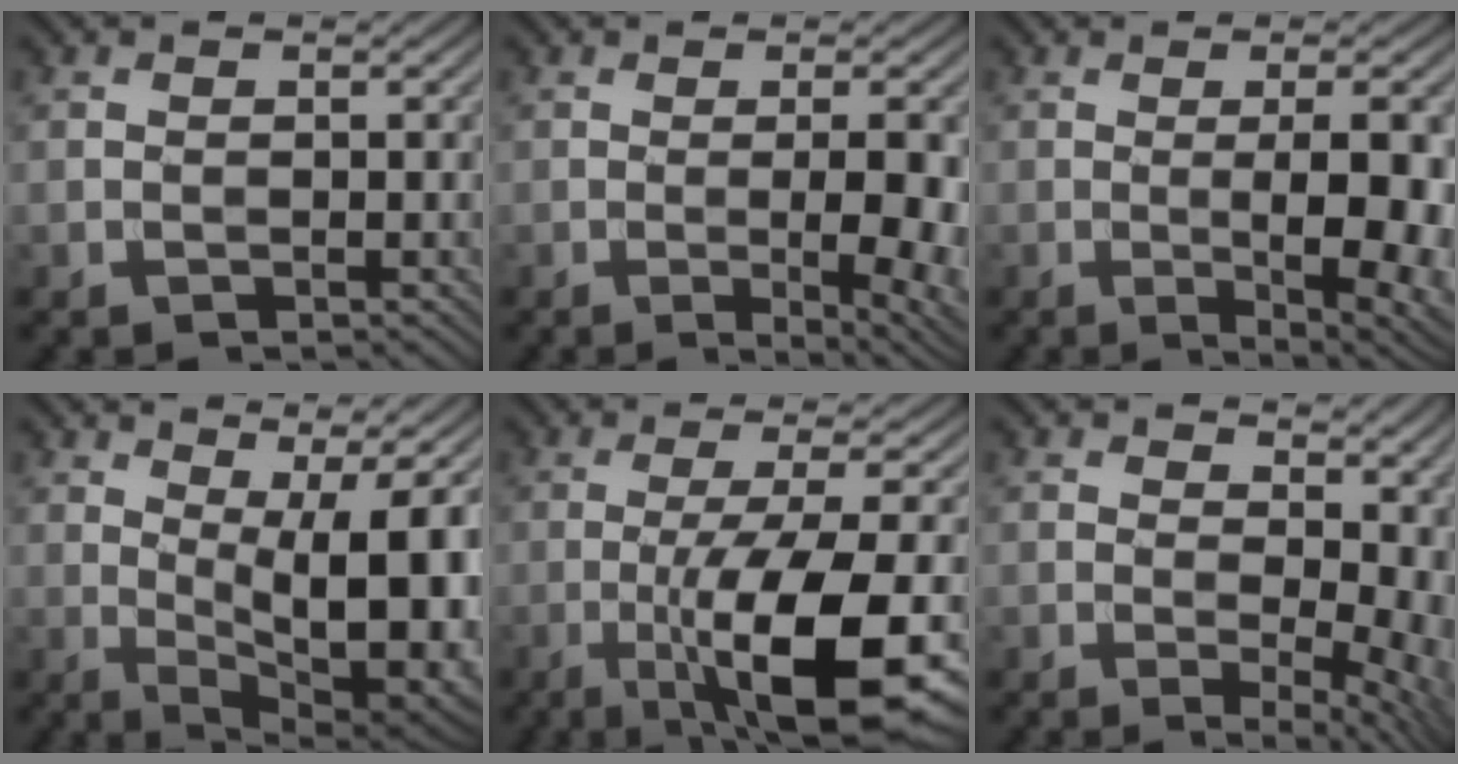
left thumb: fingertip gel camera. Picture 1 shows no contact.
{"total": 8.0, "force": [-1.0, 2.1, 7.6], "torque": [-0.098, -0.003, -0.012]}
{"total": 11.0, "force": [-1.1, 3.2, 10.5], "torque": [-0.115, 0.010, -0.025]}
{"total": 14.1, "force": [1.9, 5.5, 12.9], "torque": [-0.174, 0.012, 0.032]}
{"total": 13.9, "force": [-4.6, 3.0, 12.7], "torque": [-0.197, -0.006, -0.075]}
{"total": 12.4, "force": [2.1, 6.6, 10.3], "torque": [-0.106, 0.000, 0.056]}